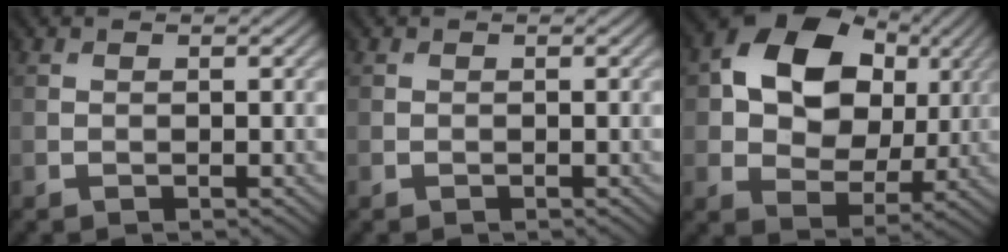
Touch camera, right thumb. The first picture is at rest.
{"total": 0.0}
{"total": 13.9, "force": [3.6, 10.2, 8.8], "torque": [-0.166, 0.009, 0.057]}